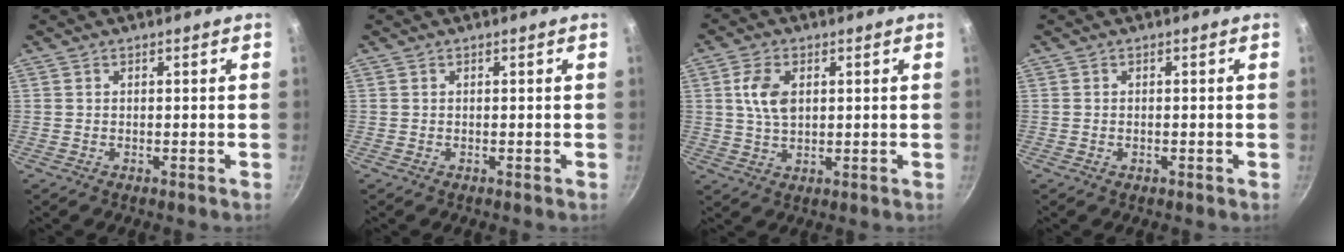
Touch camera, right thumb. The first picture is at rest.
{"total": 0.0}
{"total": 6.5, "force": [1.5, 4.0, 4.9], "torque": [-0.087, -0.002, 0.029]}
{"total": 0.6, "force": [-0.2, 0.3, 0.4], "torque": [-0.006, 0.002, -0.004]}